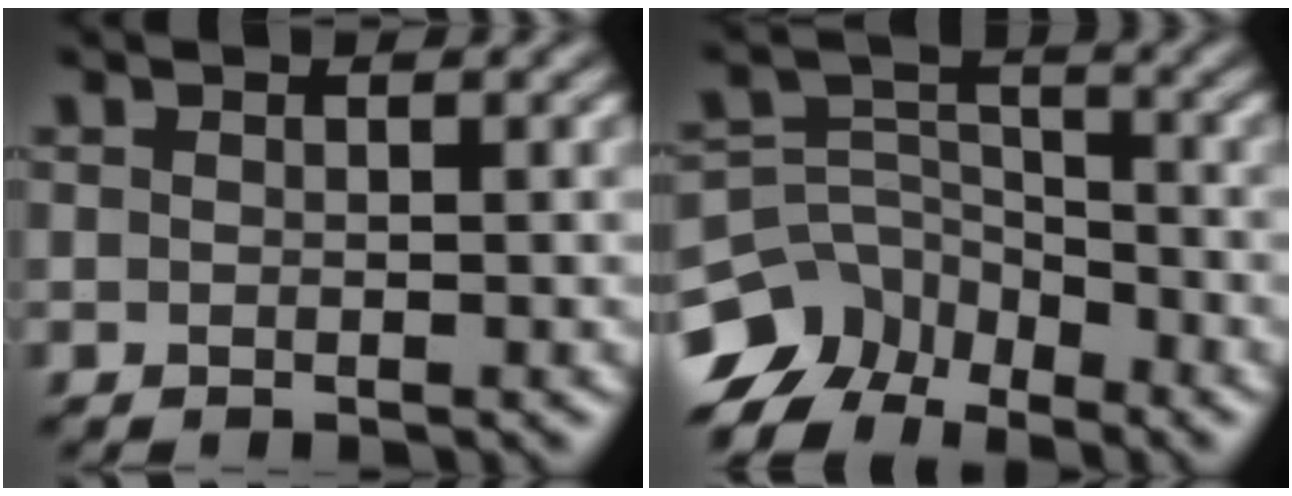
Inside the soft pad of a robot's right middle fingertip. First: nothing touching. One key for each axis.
{"total": 9.1, "fx": -6.8, "fy": 5.4, "fz": 2.8, "tx": -0.047, "ty": 0.000, "tz": -0.122}